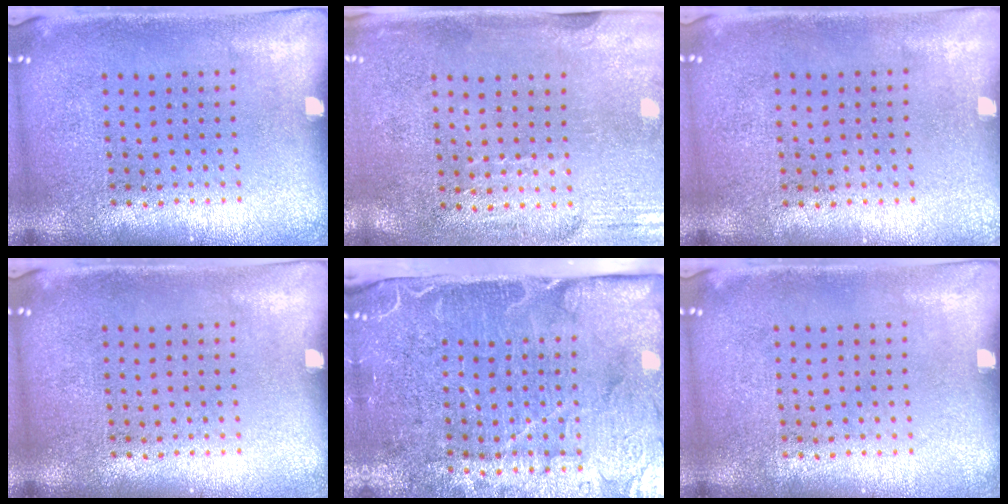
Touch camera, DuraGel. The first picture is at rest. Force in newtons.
{"total": 2.9, "press": 2.4, "slide": 1.6}
{"total": 0.0}
{"total": 0.0}
{"total": 4.8, "press": 4.0, "slide": 2.7}
{"total": 0.0}